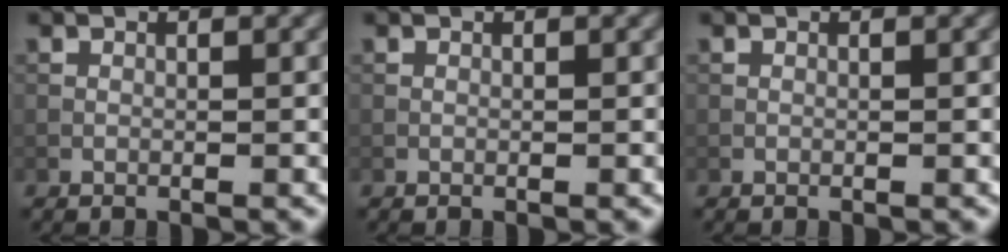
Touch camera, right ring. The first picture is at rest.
{"total": 0.0}
{"total": 0.0}